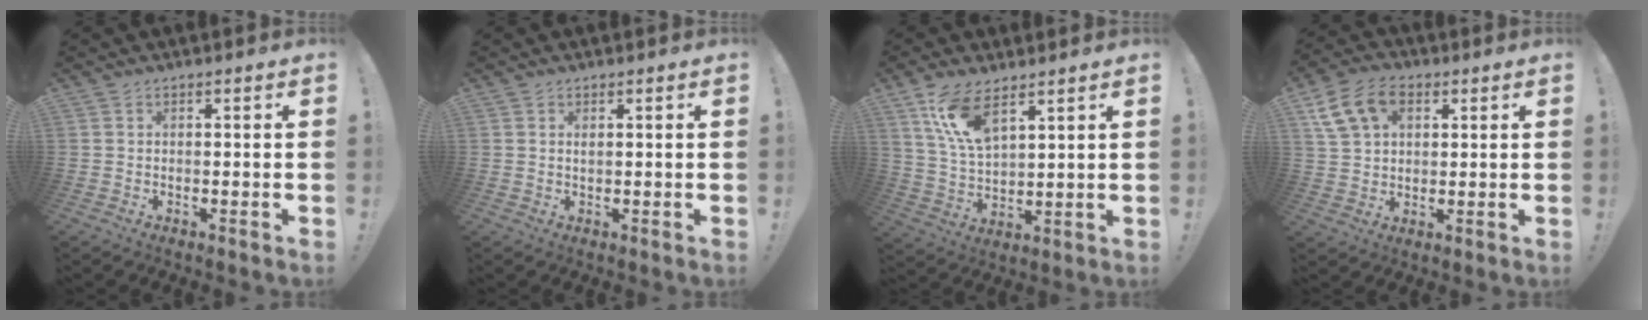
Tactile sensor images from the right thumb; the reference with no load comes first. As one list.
[{"total": 0.7, "force": [0.3, 0.3, 0.5], "torque": [-0.006, -0.001, 0.005]}, {"total": 11.5, "force": [7.5, 4.6, 7.5], "torque": [-0.154, -0.030, 0.138]}, {"total": 12.3, "force": [5.0, 8.4, 7.4], "torque": [-0.141, -0.004, 0.102]}]